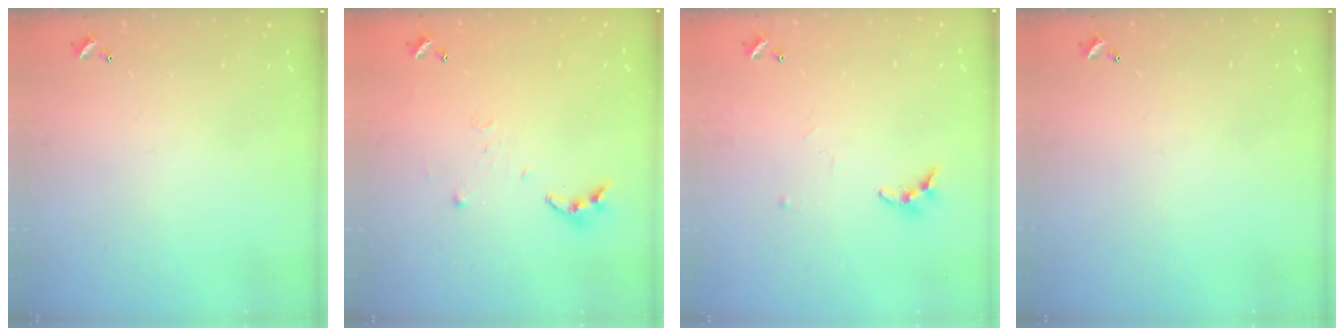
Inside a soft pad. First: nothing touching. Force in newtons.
{"total": 4.9, "press": 4.8, "slide": 0.5}
{"total": 7.0, "press": 7.0, "slide": 0.4}
{"total": 0.0}